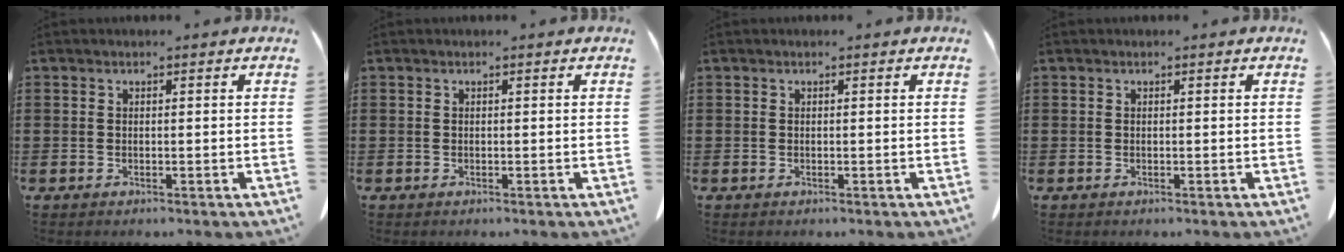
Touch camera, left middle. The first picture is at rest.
{"total": 0.0}
{"total": 0.0}
{"total": 0.0}